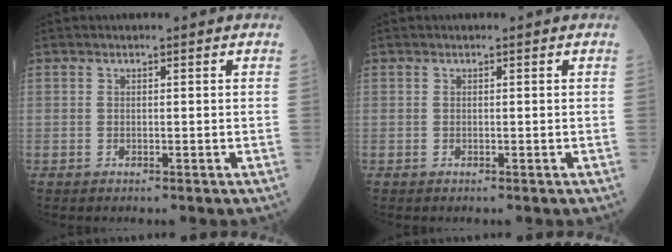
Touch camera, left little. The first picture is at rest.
{"total": 0.0}